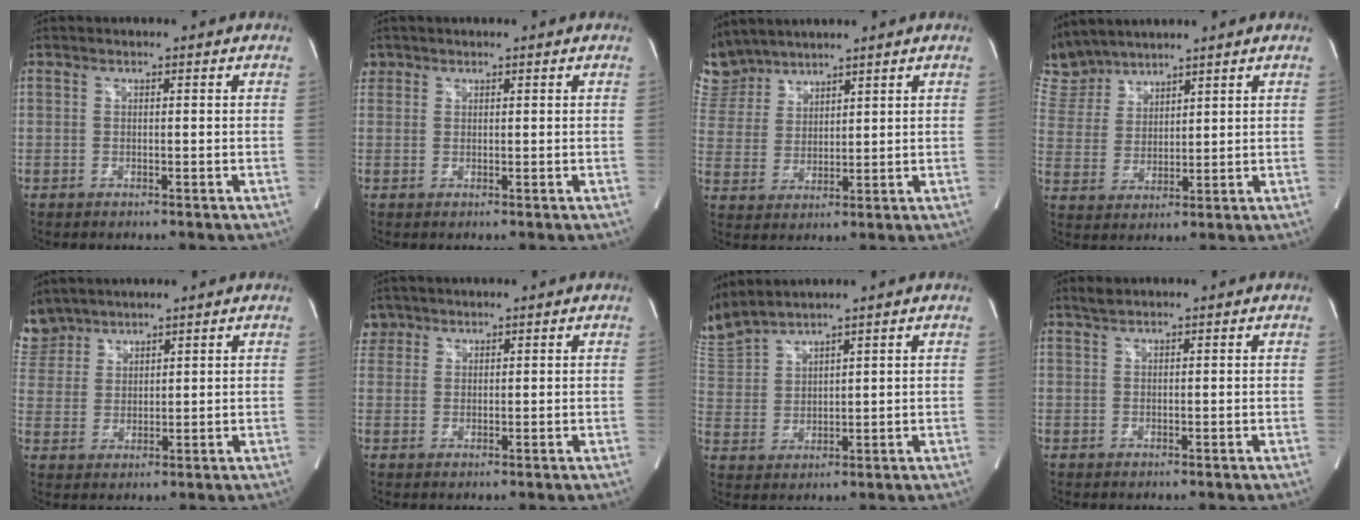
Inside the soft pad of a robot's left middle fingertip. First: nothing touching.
{"total": 2.0, "force": [1.2, 1.7, 0.1], "torque": [0.005, 0.013, 0.021]}
{"total": 8.3, "force": [7.7, 3.1, 0.3], "torque": [-0.021, 0.014, 0.172]}
{"total": 7.8, "force": [7.5, 2.3, 0.2], "torque": [-0.020, 0.016, 0.167]}
{"total": 7.7, "force": [6.7, 3.7, 0.4], "torque": [-0.019, 0.012, 0.147]}
{"total": 3.0, "force": [2.1, 2.2, -0.2], "torque": [0.010, 0.010, 0.038]}
{"total": 9.3, "force": [8.8, 0.5, 2.9], "torque": [-0.091, 0.014, 0.195]}
{"total": 1.1, "force": [1.0, 0.0, 0.4], "torque": [-0.016, 0.008, 0.025]}